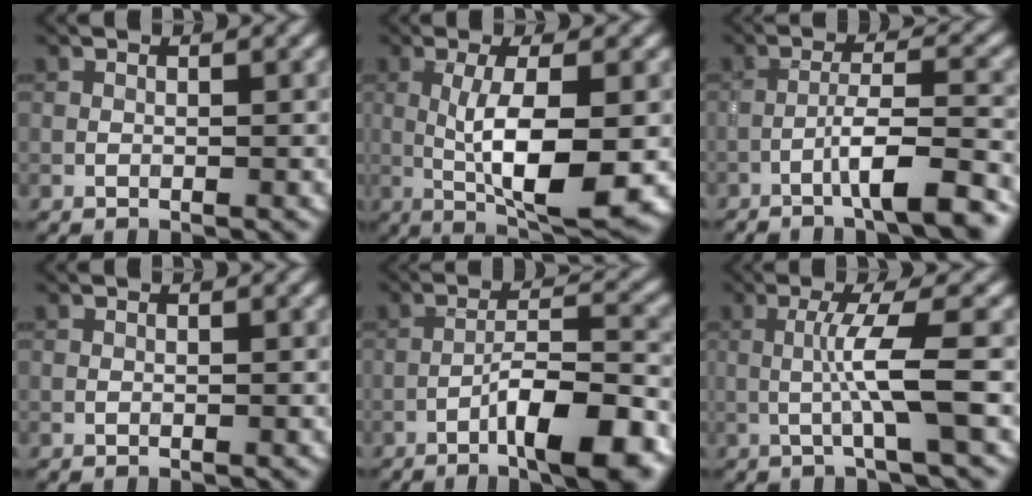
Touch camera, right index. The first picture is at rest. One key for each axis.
{"total": 7.7, "fx": -1.2, "fy": 1.7, "fz": 7.4, "tx": -0.129, "ty": 0.001, "tz": -0.020}
{"total": 5.6, "fx": -3.4, "fy": 0.4, "fz": 4.4, "tx": -0.067, "ty": 0.017, "tz": -0.062}
{"total": 0.0}
{"total": 8.6, "fx": -4.8, "fy": 1.5, "fz": 7.0, "tx": -0.108, "ty": 0.018, "tz": -0.074}
{"total": 4.1, "fx": -0.5, "fy": 0.0, "fz": 4.0, "tx": -0.077, "ty": 0.008, "tz": -0.012}